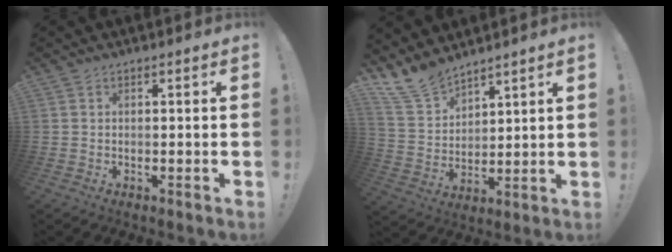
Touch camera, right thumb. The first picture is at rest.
{"total": 11.1, "force": [9.8, 4.4, 2.6], "torque": [-0.071, -0.068, 0.193]}